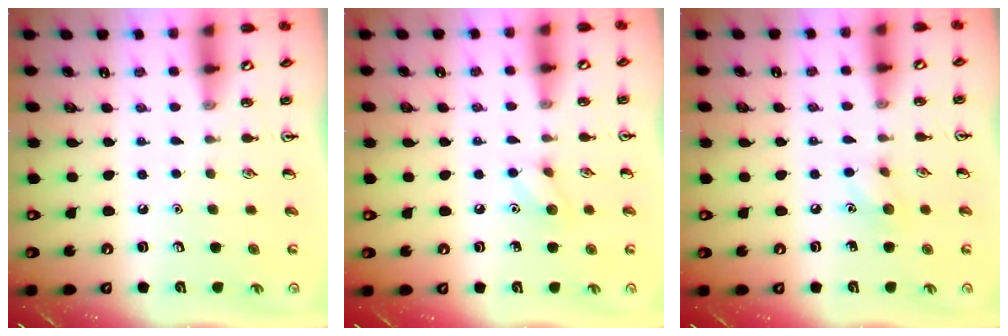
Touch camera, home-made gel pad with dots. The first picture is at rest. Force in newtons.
{"total": 5.9, "press": 5.8, "slide": 1.2}
{"total": 6.1, "press": 5.8, "slide": 1.7}